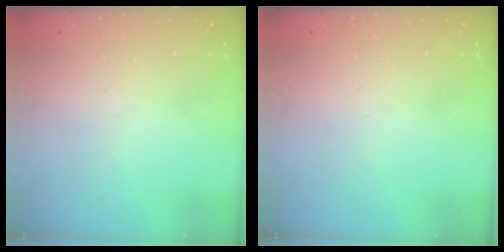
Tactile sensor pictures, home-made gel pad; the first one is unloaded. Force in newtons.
{"total": 0.0}